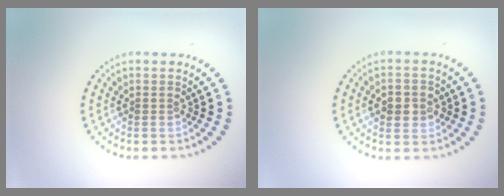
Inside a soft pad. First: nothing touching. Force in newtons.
{"total": 2.5, "press": 2.4, "slide": 0.4}